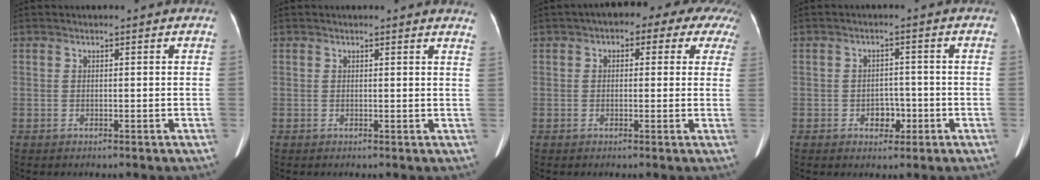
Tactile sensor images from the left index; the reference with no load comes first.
{"total": 5.2, "force": [5.1, 0.1, 1.2], "torque": [0.000, -0.035, 0.023]}
{"total": 11.4, "force": [7.0, 5.0, 7.5], "torque": [-0.080, 0.030, 0.066]}
{"total": 3.3, "force": [-1.9, 2.3, 1.6], "torque": [-0.018, -0.011, -0.026]}